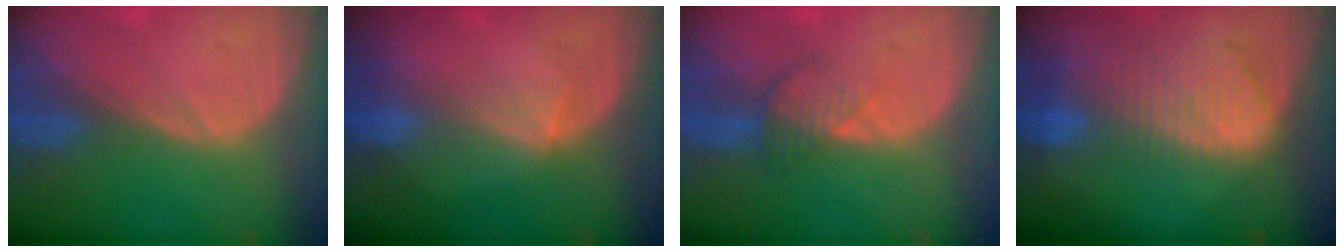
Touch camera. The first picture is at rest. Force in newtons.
{"total": 2.7, "press": 2.4, "slide": 1.2}
{"total": 4.3, "press": 3.7, "slide": 2.1}
{"total": 9.5, "press": 8.2, "slide": 4.8}